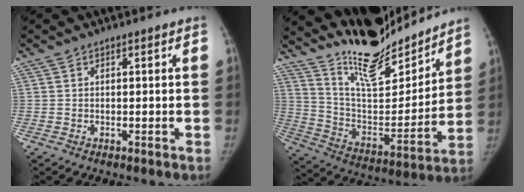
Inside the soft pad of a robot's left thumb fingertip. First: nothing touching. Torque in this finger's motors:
{"motor_torque": [0.50, -0.17, 1.26, -1.51, 0.16]}